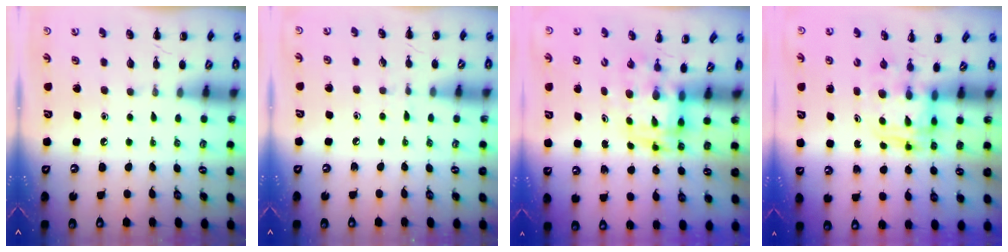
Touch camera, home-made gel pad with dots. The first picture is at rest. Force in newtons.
{"total": 4.4, "press": 4.0, "slide": 1.8}
{"total": 3.8, "press": 3.7, "slide": 0.7}
{"total": 2.6, "press": 2.6, "slide": 0.2}